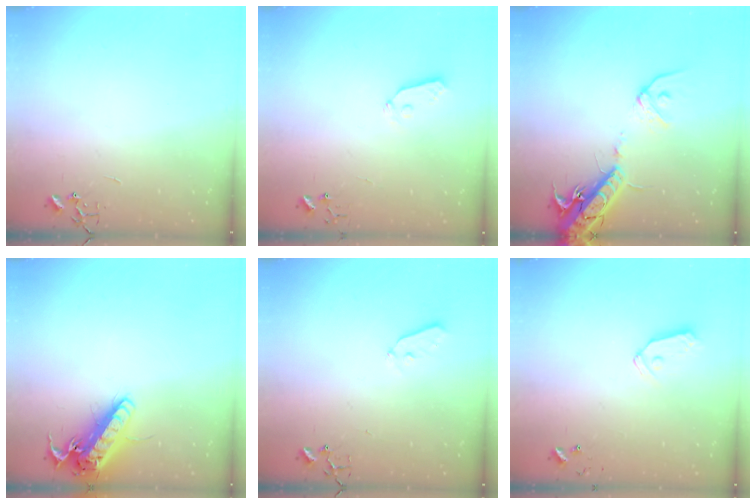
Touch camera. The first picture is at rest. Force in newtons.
{"total": 5.3, "press": 5.2, "slide": 0.3}
{"total": 17.2, "press": 16.9, "slide": 3.1}
{"total": 16.4, "press": 16.1, "slide": 3.2}
{"total": 4.4, "press": 4.3, "slide": 0.8}
{"total": 7.2, "press": 7.2, "slide": 0.3}